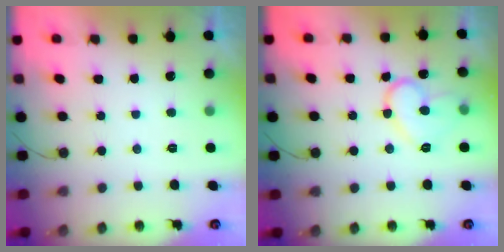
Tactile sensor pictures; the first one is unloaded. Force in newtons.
{"total": 12.4, "press": 12.4, "slide": 0.3}